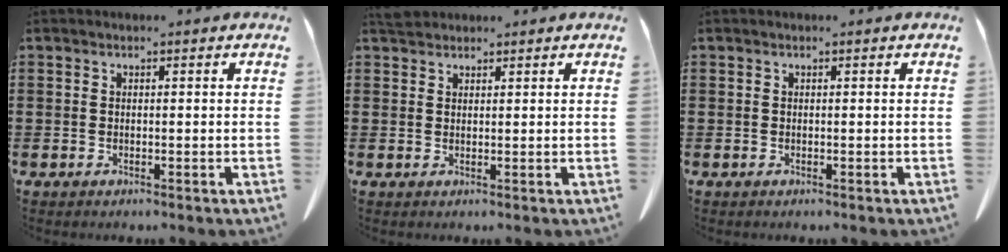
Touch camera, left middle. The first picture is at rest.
{"total": 2.0, "force": [1.8, 0.6, 0.6], "torque": [-0.018, 0.001, 0.037]}
{"total": 0.0}